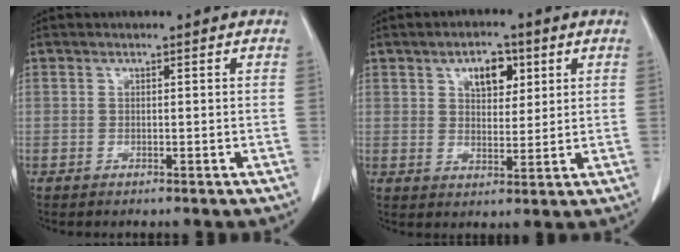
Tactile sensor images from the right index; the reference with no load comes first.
{"total": 5.9, "force": [2.7, 3.2, 4.2], "torque": [-0.066, 0.005, 0.045]}